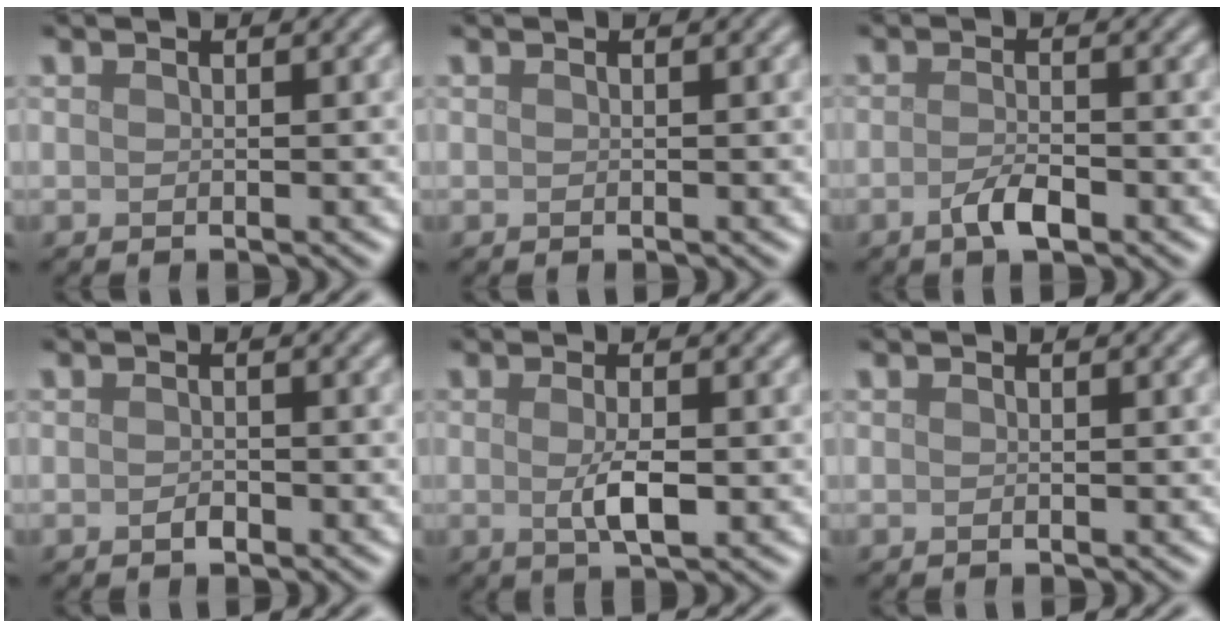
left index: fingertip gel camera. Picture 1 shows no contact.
{"total": 0.0}
{"total": 2.3, "force": [-1.2, 0.7, 1.8], "torque": [-0.037, 0.000, -0.026]}
{"total": 0.8, "force": [-0.5, 0.4, 0.6], "torque": [-0.011, 0.000, -0.008]}
{"total": 2.8, "force": [-0.2, 0.7, 2.7], "torque": [-0.052, -0.004, -0.003]}
{"total": 0.0}